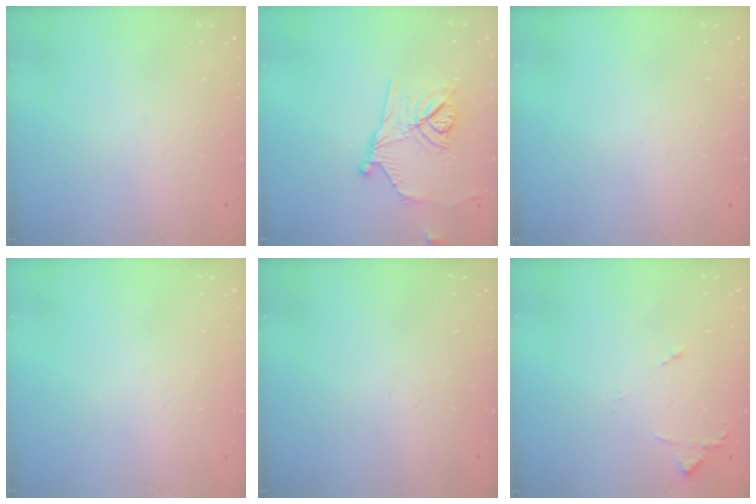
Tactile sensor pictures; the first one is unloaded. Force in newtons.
{"total": 13.6, "press": 13.4, "slide": 2.4}
{"total": 0.0}
{"total": 0.0}
{"total": 0.0}
{"total": 7.8, "press": 7.7, "slide": 0.7}